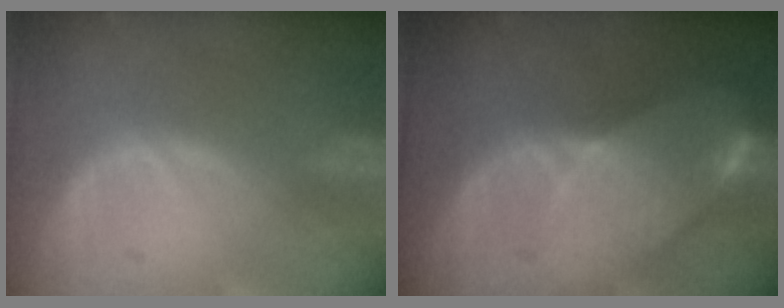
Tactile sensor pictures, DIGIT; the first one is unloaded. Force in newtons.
{"total": 8.2, "press": 7.6, "slide": 3.1}